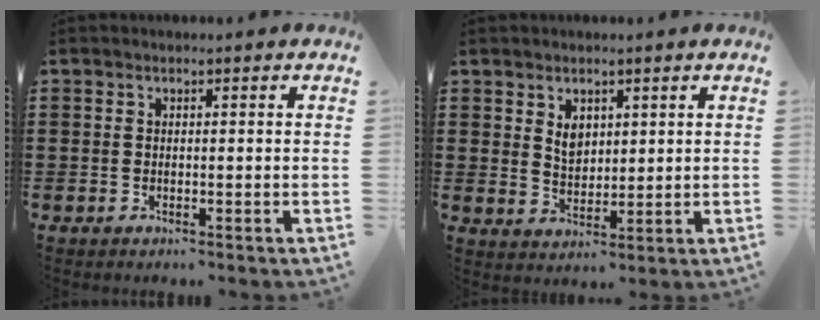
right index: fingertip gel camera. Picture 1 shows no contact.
{"total": 3.2, "force": [1.6, 2.2, 1.7], "torque": [-0.033, 0.005, 0.027]}